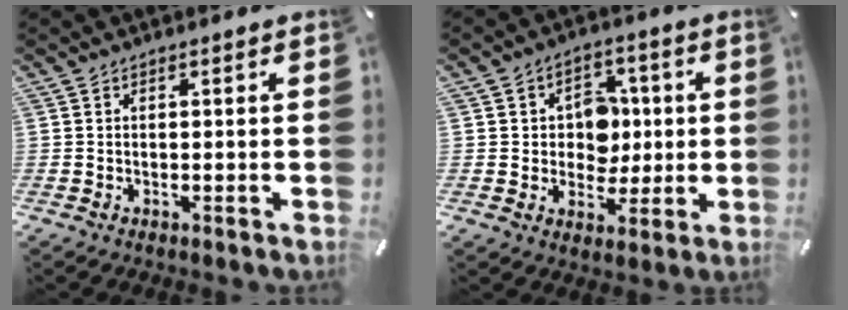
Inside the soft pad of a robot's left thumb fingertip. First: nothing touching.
{"total": 9.1, "force": [0.6, 8.2, 4.0], "torque": [-0.057, 0.008, 0.013]}